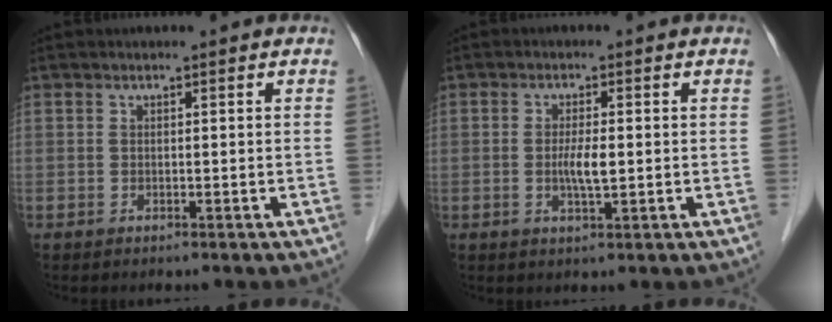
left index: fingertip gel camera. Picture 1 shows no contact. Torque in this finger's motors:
{"motor_torque": [0.32, 0.20, 0.09, 0.03]}